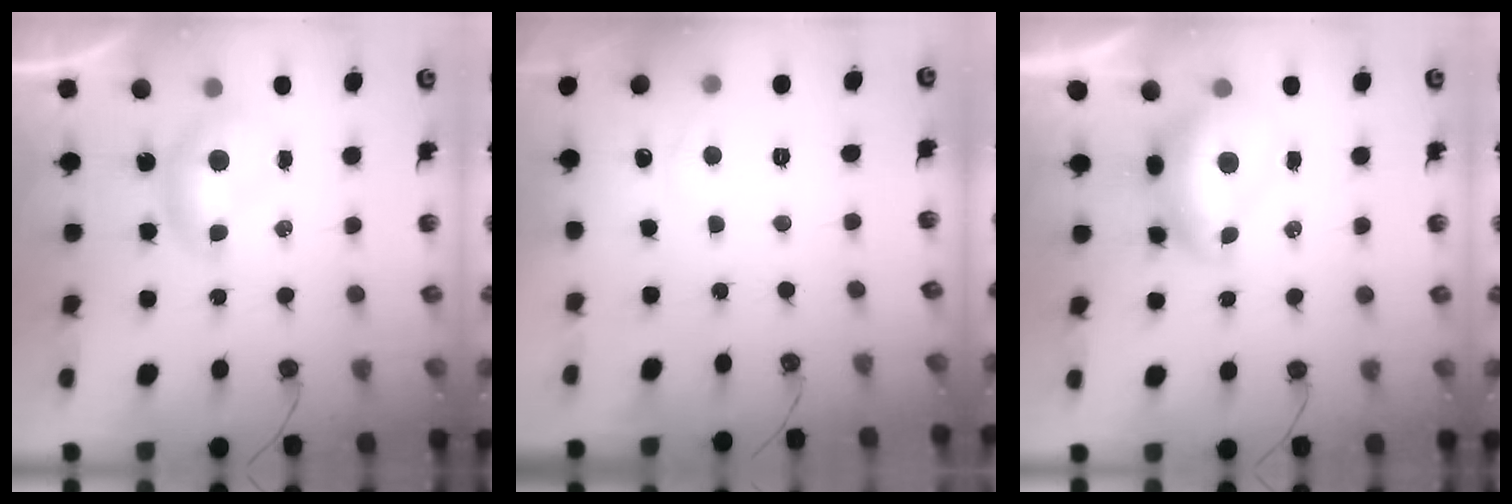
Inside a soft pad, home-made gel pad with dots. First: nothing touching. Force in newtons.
{"total": 2.5, "press": 2.4, "slide": 0.5}
{"total": 2.7, "press": 2.6, "slide": 0.7}